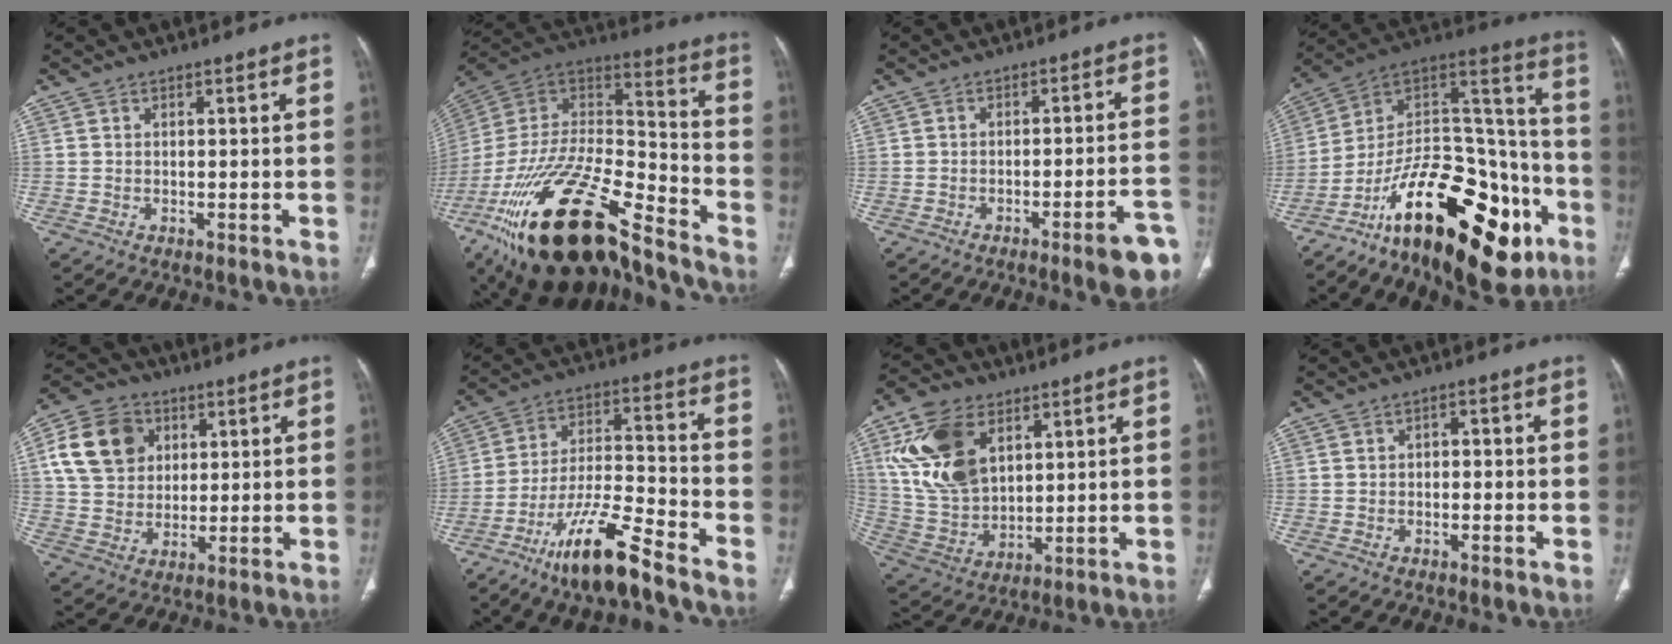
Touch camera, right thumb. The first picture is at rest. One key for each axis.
{"total": 33.3, "fx": -21.9, "fy": 12.4, "fz": 21.8, "tx": -0.416, "ty": 0.036, "tz": -0.377}
{"total": 8.9, "fx": -5.2, "fy": 0.9, "fz": 7.2, "tx": -0.084, "ty": 0.027, "tz": -0.065}
{"total": 31.2, "fx": -15.6, "fy": 13.8, "fz": 23.2, "tx": -0.316, "ty": 0.086, "tz": -0.247}
{"total": 13.3, "fx": 4.2, "fy": 10.6, "fz": 6.8, "tx": -0.111, "ty": 0.003, "tz": 0.075}
{"total": 14.6, "fx": -10.6, "fy": 2.6, "fz": 9.7, "tx": -0.182, "ty": 0.064, "tz": -0.191}
{"total": 17.4, "fx": 7.0, "fy": 11.1, "fz": 11.5, "tx": -0.203, "ty": -0.020, "tz": 0.147}
{"total": 1.7, "fx": -0.4, "fy": 1.4, "fz": 0.9, "tx": -0.003, "ty": 0.007, "tz": -0.013}